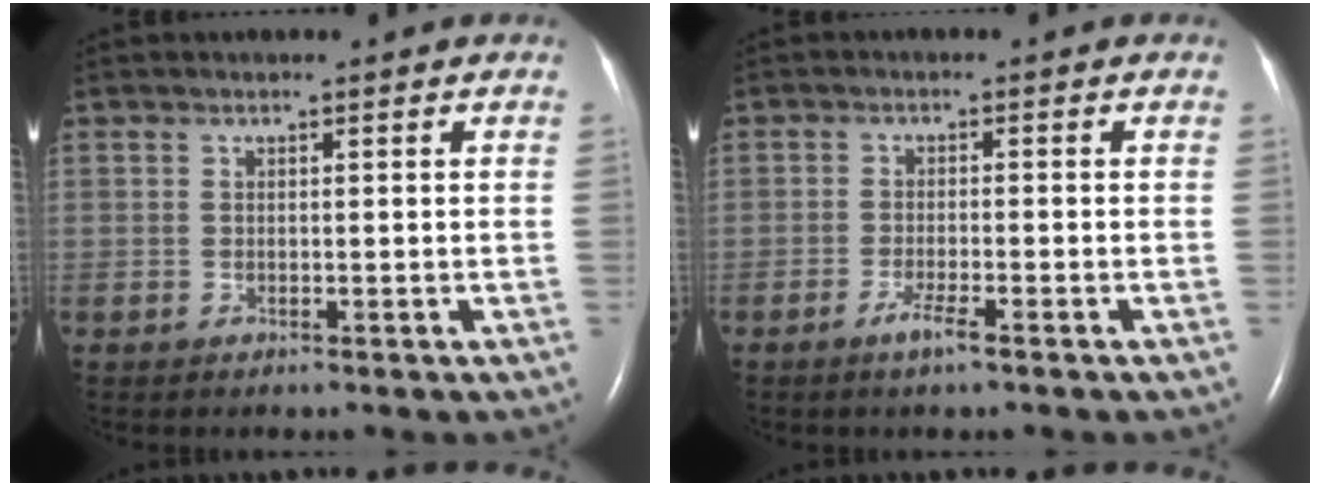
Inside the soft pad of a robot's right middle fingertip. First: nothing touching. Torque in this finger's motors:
{"motor_torque": [0.47, -0.27, 0.02, 0.02]}